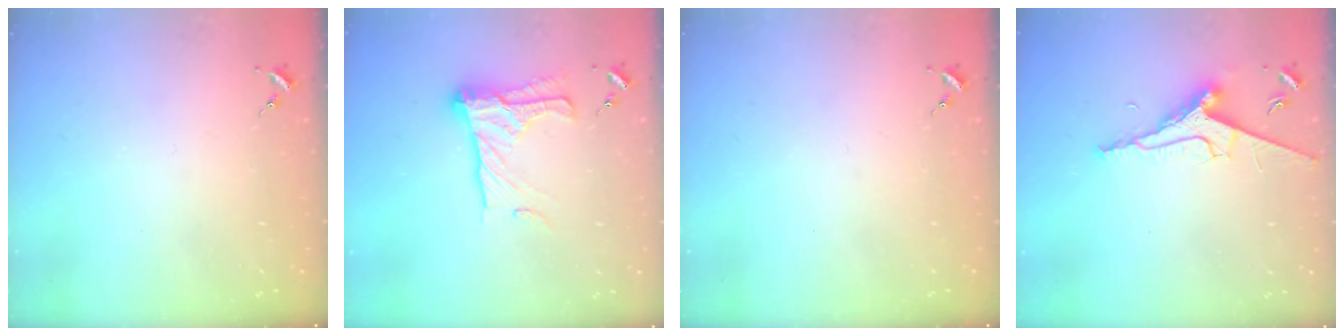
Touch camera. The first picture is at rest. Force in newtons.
{"total": 18.0, "press": 17.9, "slide": 1.3}
{"total": 0.0}
{"total": 9.4, "press": 9.3, "slide": 1.2}